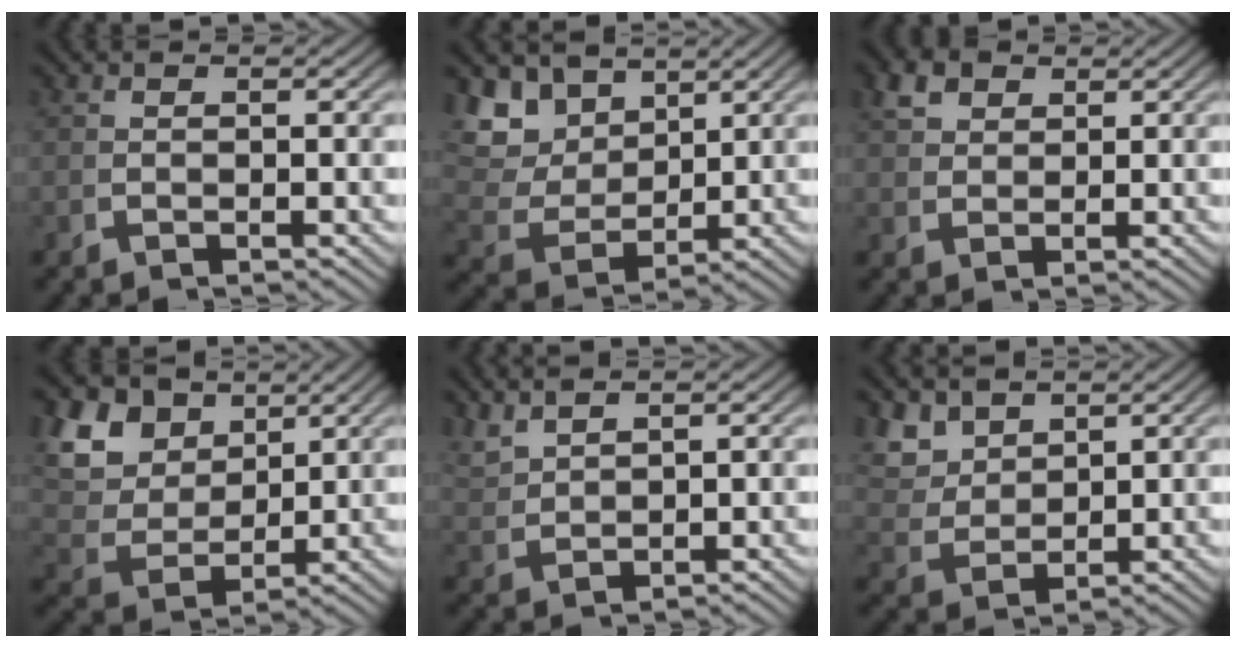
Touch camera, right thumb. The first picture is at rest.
{"total": 9.3, "force": [2.2, 7.2, 5.4], "torque": [-0.139, -0.017, 0.043]}
{"total": 3.5, "force": [2.7, 1.7, 1.4], "torque": [-0.023, 0.004, 0.054]}
{"total": 10.1, "force": [2.9, 7.6, 6.1], "torque": [-0.146, -0.013, 0.053]}
{"total": 2.9, "force": [2.6, 0.6, 1.1], "torque": [-0.026, 0.005, 0.063]}
{"total": 4.7, "force": [2.5, 3.0, 2.6], "torque": [-0.070, -0.014, 0.061]}